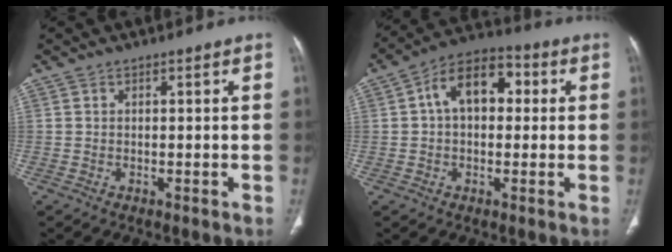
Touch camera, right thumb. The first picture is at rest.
{"total": 11.4, "force": [1.8, 7.4, 8.5], "torque": [-0.114, 0.032, 0.018]}